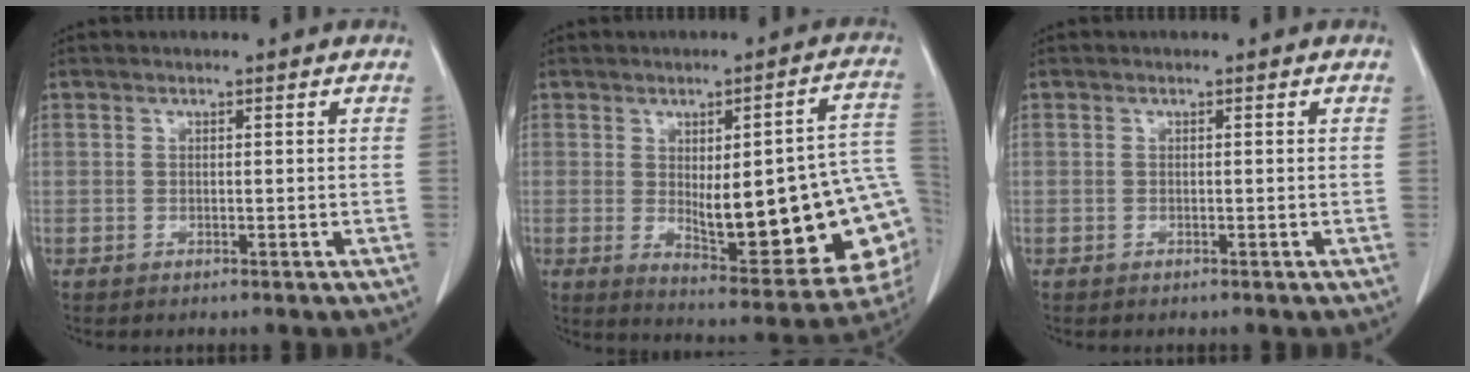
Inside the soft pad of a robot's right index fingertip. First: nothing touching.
{"total": 22.6, "force": [-1.5, 5.5, 21.8], "torque": [-0.217, 0.010, 0.005]}
{"total": 0.0}